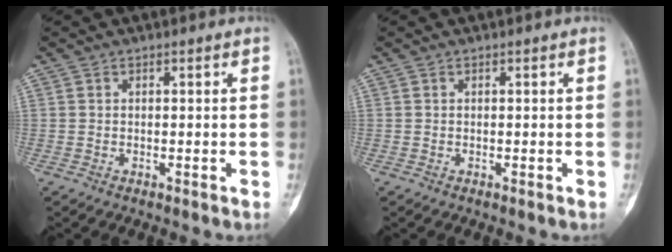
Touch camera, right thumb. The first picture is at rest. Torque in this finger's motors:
{"motor_torque": [0.06, -0.06, 0.04, -0.04, 0.03]}